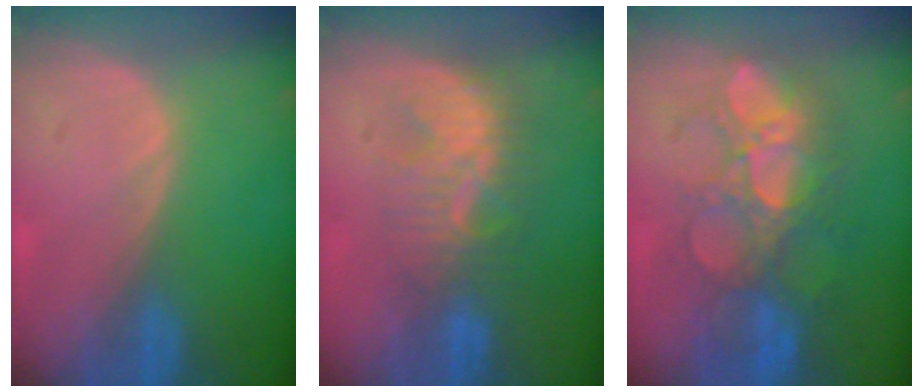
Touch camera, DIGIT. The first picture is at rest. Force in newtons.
{"total": 7.7, "press": 7.4, "slide": 2.3}
{"total": 10.0, "press": 9.3, "slide": 3.6}